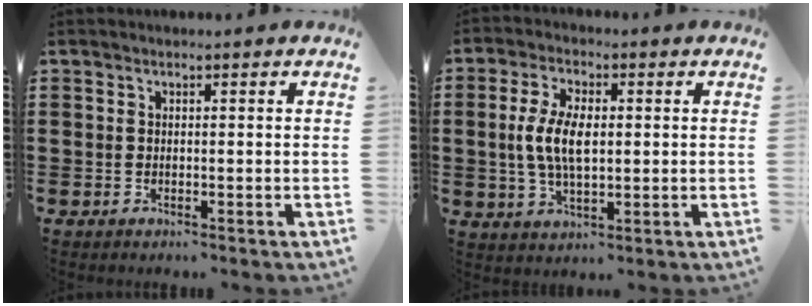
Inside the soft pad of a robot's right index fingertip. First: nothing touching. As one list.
[{"total": 7.2, "force": [0.2, 3.4, 6.3], "torque": [-0.141, 0.004, -0.003]}]